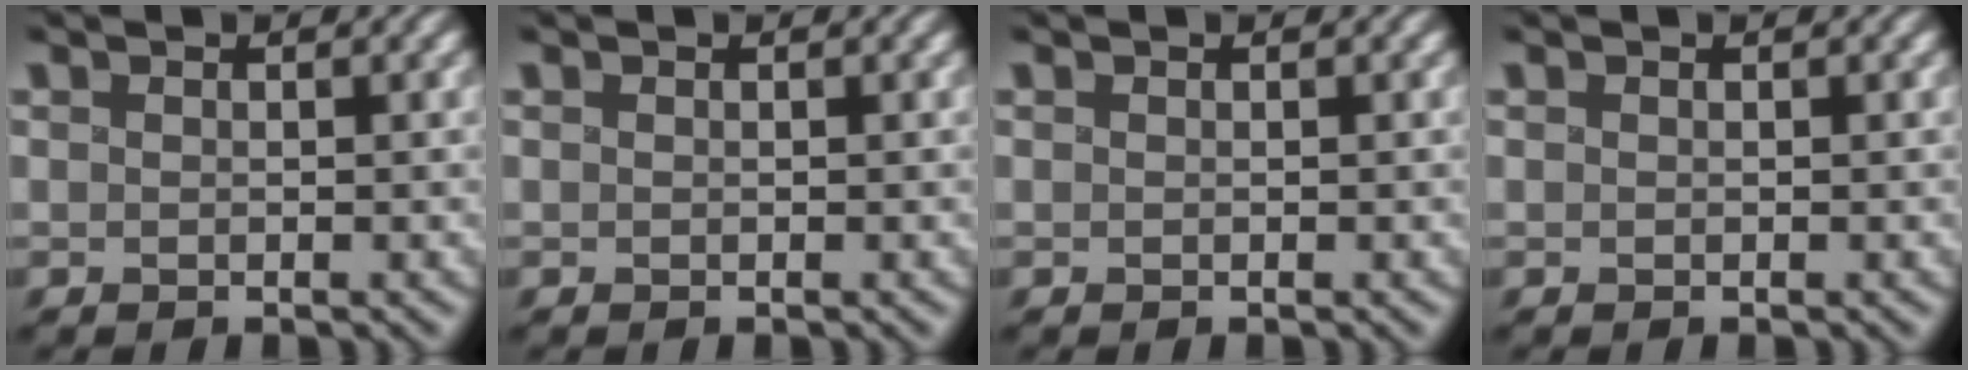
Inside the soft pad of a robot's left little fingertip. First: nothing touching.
{"total": 0.0}
{"total": 0.0}
{"total": 0.0}